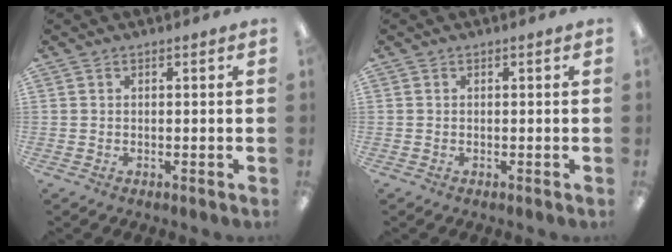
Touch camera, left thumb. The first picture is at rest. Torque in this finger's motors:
{"motor_torque": [0.00, 0.00, 0.00, 0.00, 0.00]}